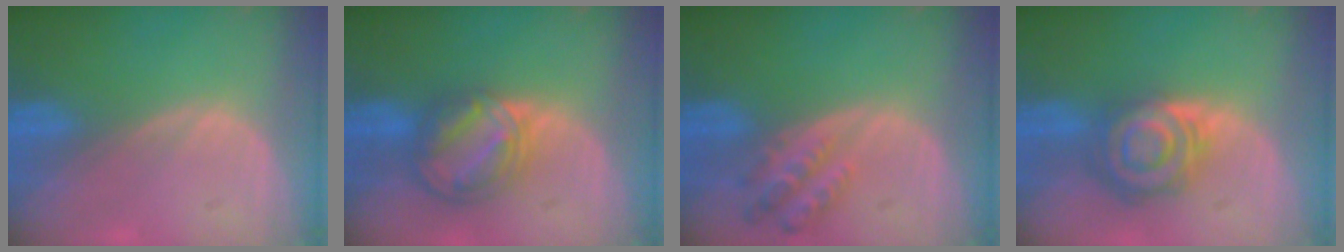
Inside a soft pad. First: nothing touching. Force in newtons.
{"total": 8.3, "press": 7.1, "slide": 4.4}
{"total": 5.1, "press": 4.8, "slide": 1.7}
{"total": 8.0, "press": 7.1, "slide": 3.7}